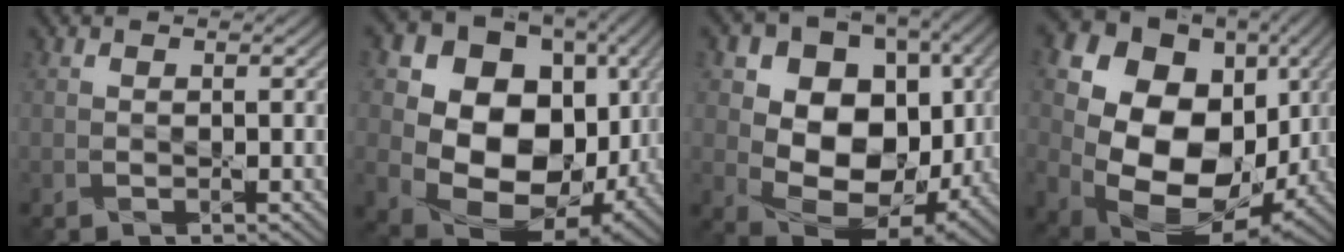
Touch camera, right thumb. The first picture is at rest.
{"total": 18.5, "force": [1.6, 14.4, 11.4], "torque": [-0.223, -0.037, 0.065]}
{"total": 15.0, "force": [0.8, 11.3, 9.8], "torque": [-0.170, -0.016, 0.019]}
{"total": 21.0, "force": [1.3, 16.4, 13.0], "torque": [-0.292, -0.041, 0.071]}